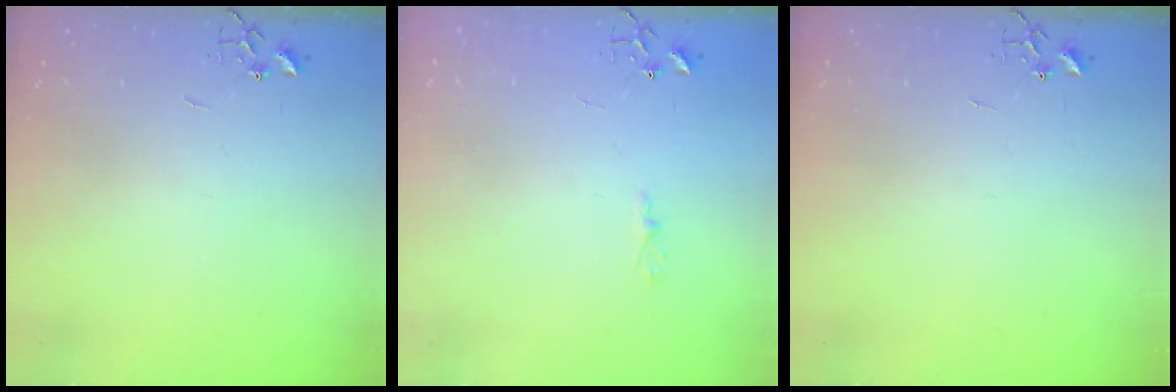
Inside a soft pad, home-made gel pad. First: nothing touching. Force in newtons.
{"total": 3.1, "press": 3.1, "slide": 0.3}
{"total": 0.0}